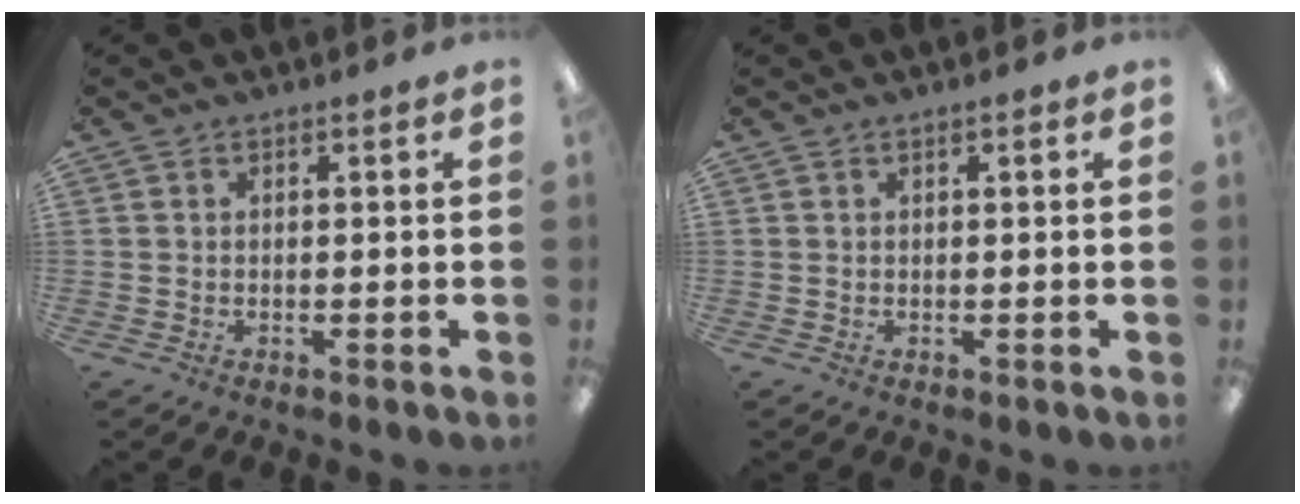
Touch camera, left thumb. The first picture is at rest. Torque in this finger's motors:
{"motor_torque": [-0.18, -0.08, -0.24, -0.34, -0.02]}